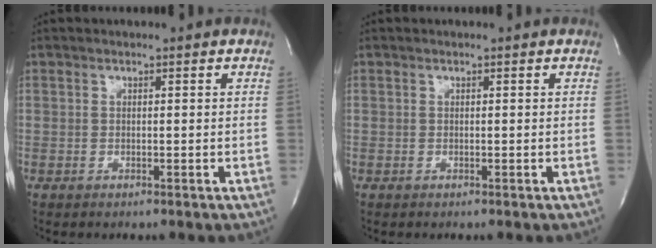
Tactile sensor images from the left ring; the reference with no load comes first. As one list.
[{"total": 0.0}]